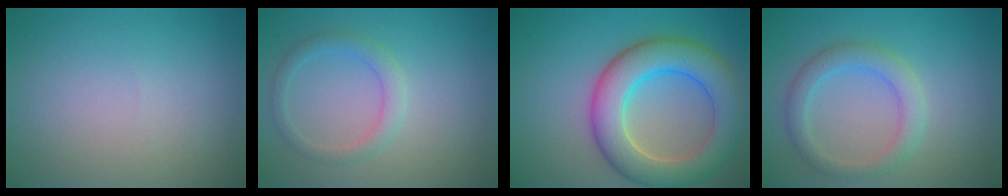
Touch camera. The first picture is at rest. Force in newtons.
{"total": 2.1, "press": 2.1, "slide": 0.2}
{"total": 8.4, "press": 8.4, "slide": 0.6}
{"total": 3.0, "press": 3.0, "slide": 0.1}